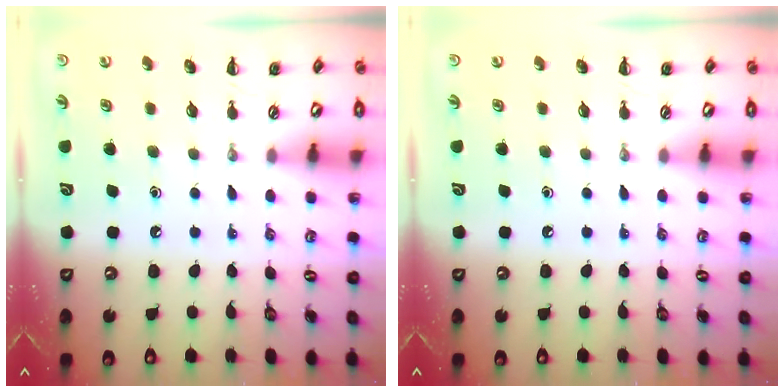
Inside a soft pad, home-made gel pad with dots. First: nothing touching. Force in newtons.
{"total": 0.0}